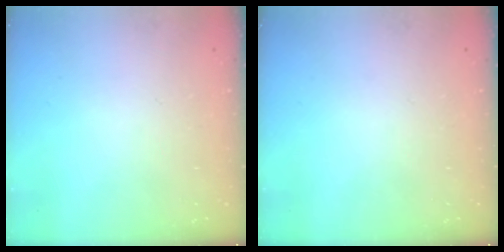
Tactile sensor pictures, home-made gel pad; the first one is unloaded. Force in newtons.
{"total": 0.0}